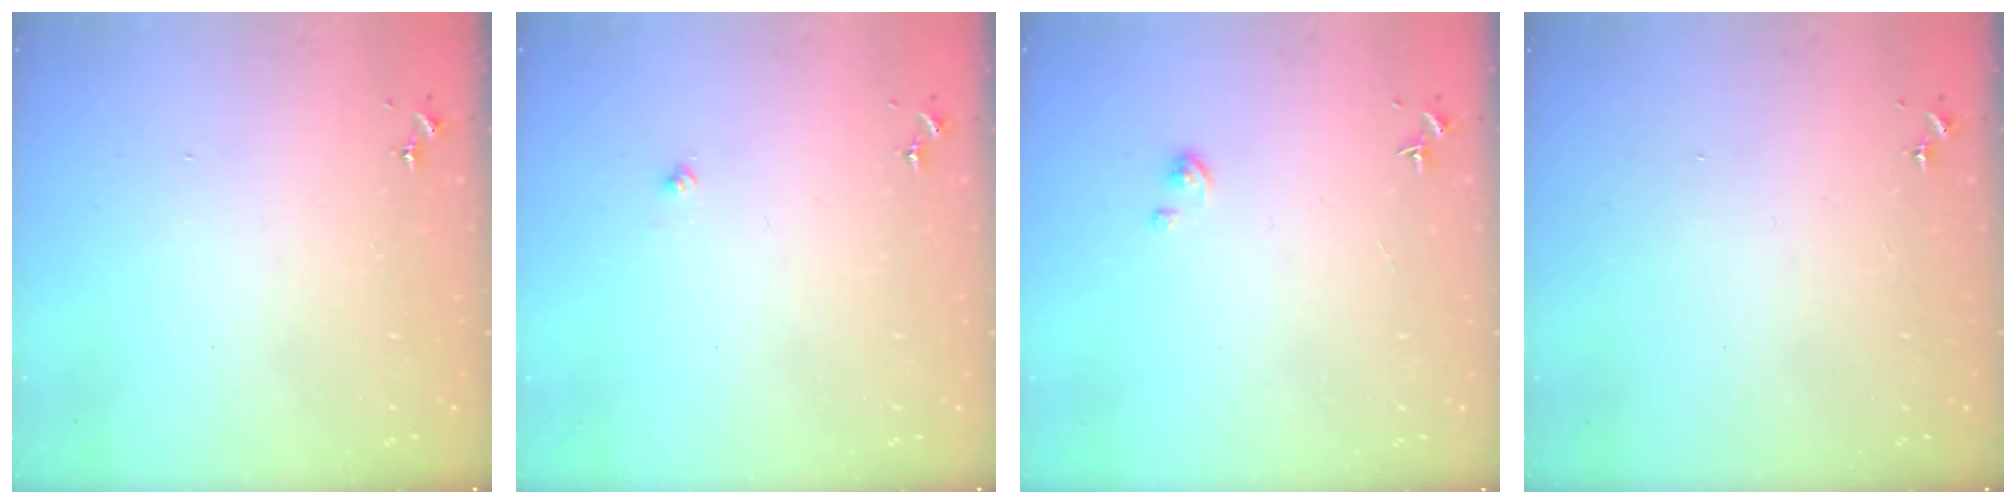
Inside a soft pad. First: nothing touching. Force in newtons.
{"total": 2.1, "press": 2.1, "slide": 0.3}
{"total": 2.1, "press": 2.1, "slide": 0.2}
{"total": 0.0}